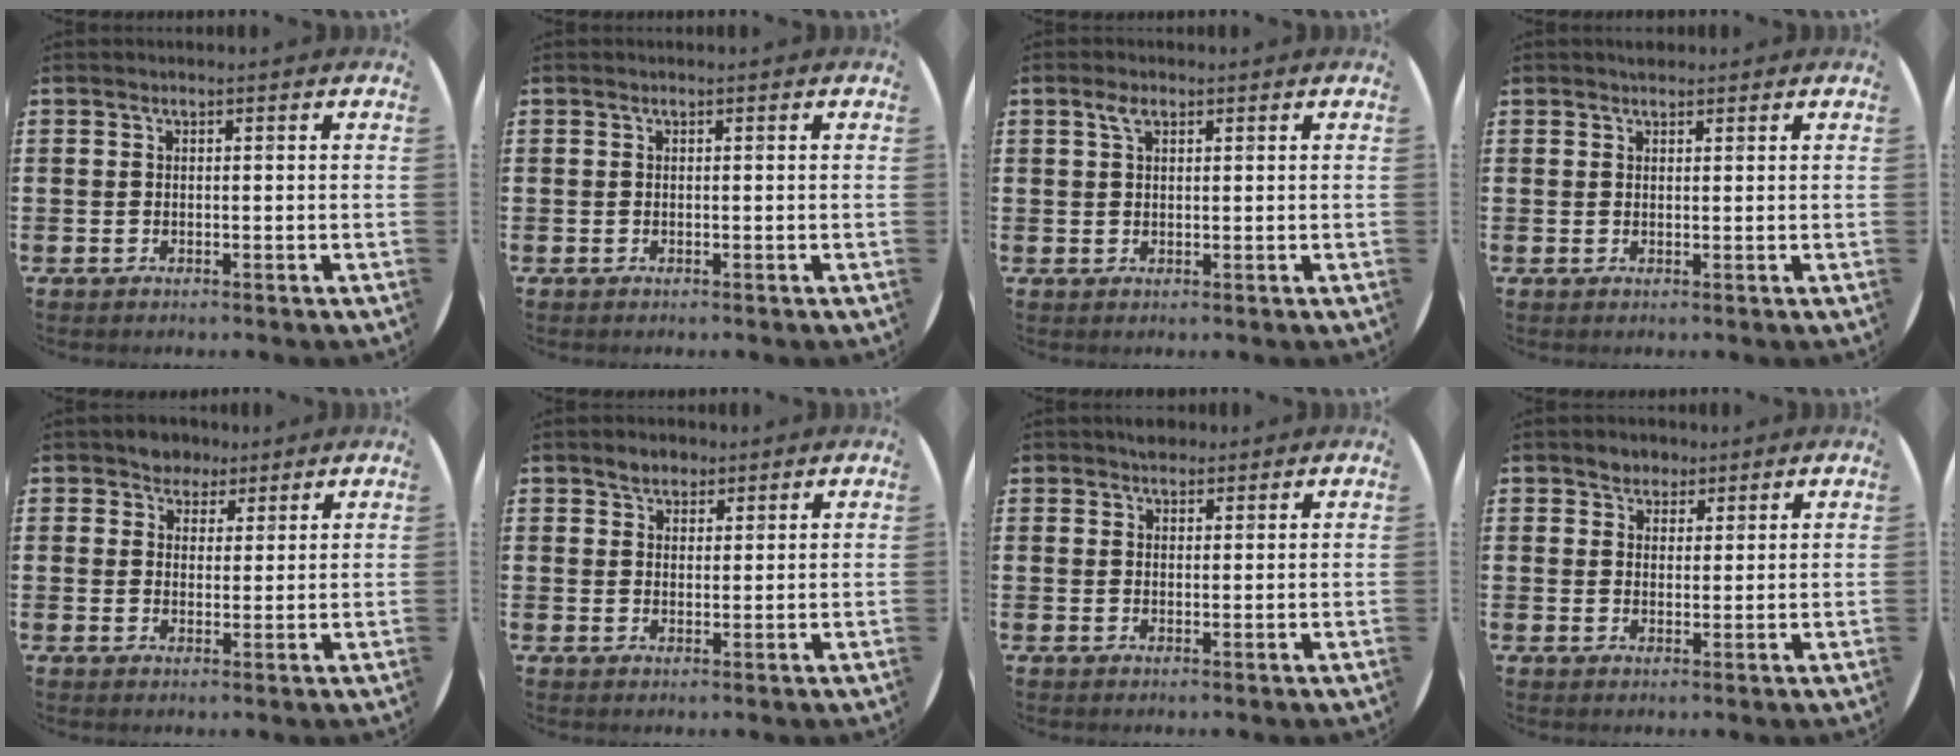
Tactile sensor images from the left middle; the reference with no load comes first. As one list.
[{"total": 0.0}, {"total": 2.0, "force": [1.2, 1.0, 1.3], "torque": [-0.021, 0.003, 0.019]}, {"total": 0.9, "force": [0.9, 0.3, 0.0], "torque": [-0.001, 0.002, 0.017]}, {"total": 3.4, "force": [2.8, 1.9, 0.0], "torque": [-0.003, 0.002, 0.053]}, {"total": 2.6, "force": [2.2, 1.2, 0.3], "torque": [-0.001, 0.002, 0.042]}, {"total": 2.0, "force": [1.8, 0.9, 0.0], "torque": [0.004, 0.003, 0.035]}, {"total": 2.4, "force": [2.1, 1.3, -0.1], "torque": [0.003, 0.002, 0.039]}]